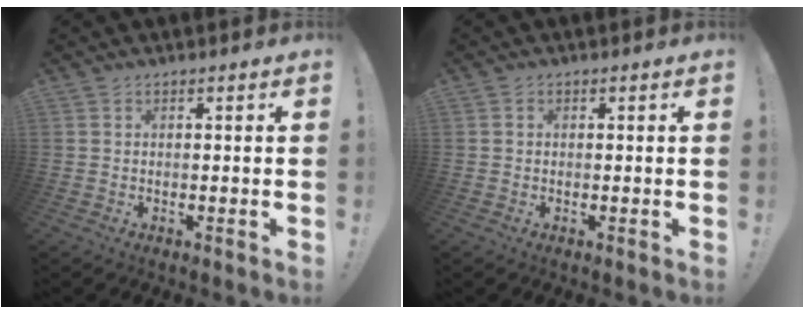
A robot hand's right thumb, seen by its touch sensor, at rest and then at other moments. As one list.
[{"total": 0.6, "force": [-0.1, 0.6, 0.0], "torque": [-0.009, 0.006, -0.001]}]